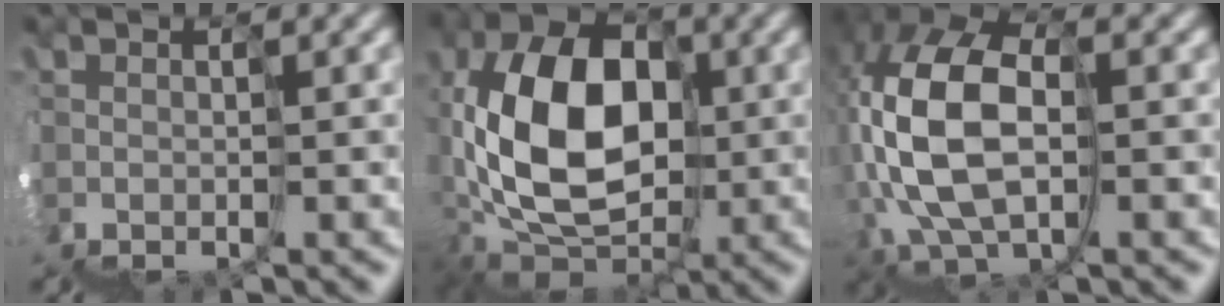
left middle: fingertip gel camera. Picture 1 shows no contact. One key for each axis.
{"total": 8.6, "fx": 1.7, "fy": 6.1, "fz": 5.9, "tx": -0.097, "ty": 0.049, "tz": 0.011}
{"total": 8.3, "fx": 2.4, "fy": 5.1, "fz": 6.0, "tx": -0.164, "ty": 0.040, "tz": 0.033}